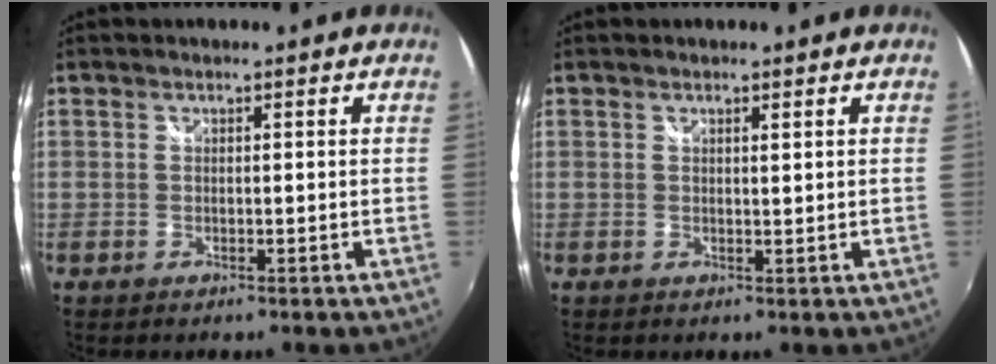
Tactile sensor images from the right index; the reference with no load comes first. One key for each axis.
{"total": 0.9, "fx": 0.7, "fy": 0.1, "fz": 0.7, "tx": -0.010, "ty": 0.000, "tz": 0.012}